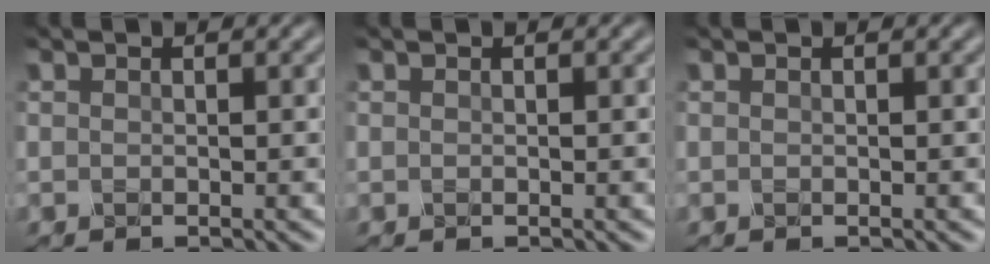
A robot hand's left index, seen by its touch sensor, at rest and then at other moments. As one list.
[{"total": 0.0}, {"total": 0.0}]